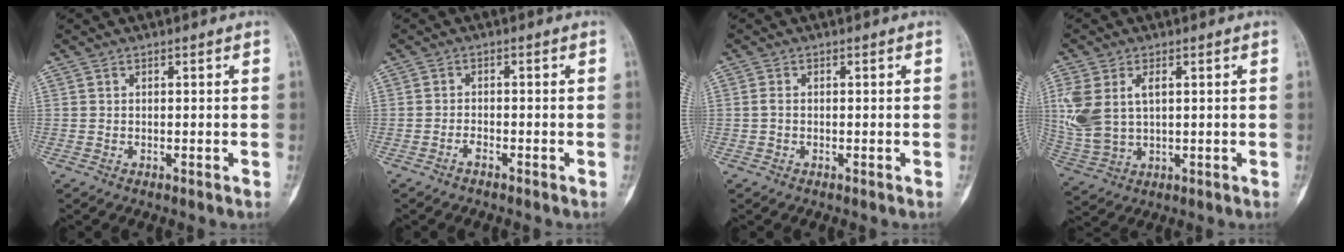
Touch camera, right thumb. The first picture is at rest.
{"total": 1.3, "force": [-1.0, 0.4, 0.6], "torque": [-0.014, 0.007, -0.021]}
{"total": 0.9, "force": [-0.2, 0.7, 0.6], "torque": [-0.014, 0.000, -0.006]}
{"total": 10.8, "force": [2.3, 6.6, 8.2], "torque": [-0.193, 0.004, 0.058]}